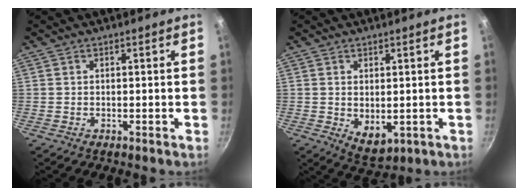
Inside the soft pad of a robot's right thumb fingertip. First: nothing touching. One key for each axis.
{"total": 6.8, "fx": 0.2, "fy": 4.3, "fz": 5.2, "tx": -0.066, "ty": -0.020, "tz": 0.022}